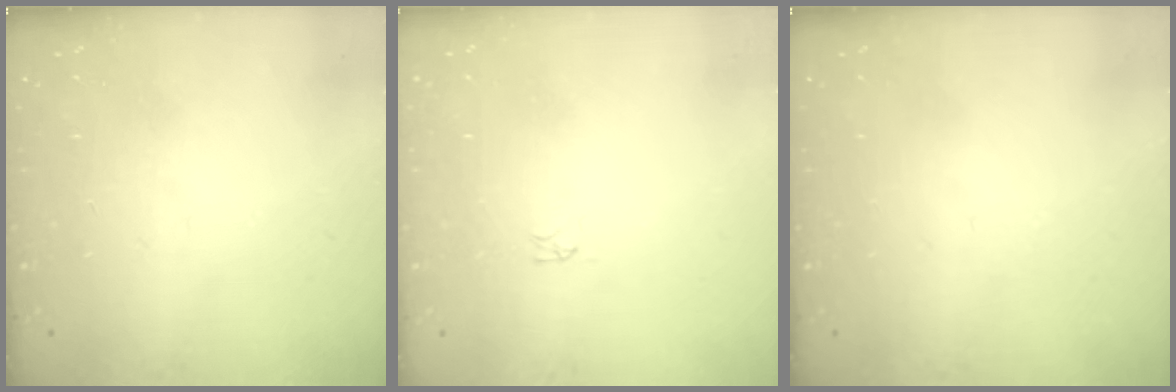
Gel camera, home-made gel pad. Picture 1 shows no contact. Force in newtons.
{"total": 0.0}
{"total": 0.0}